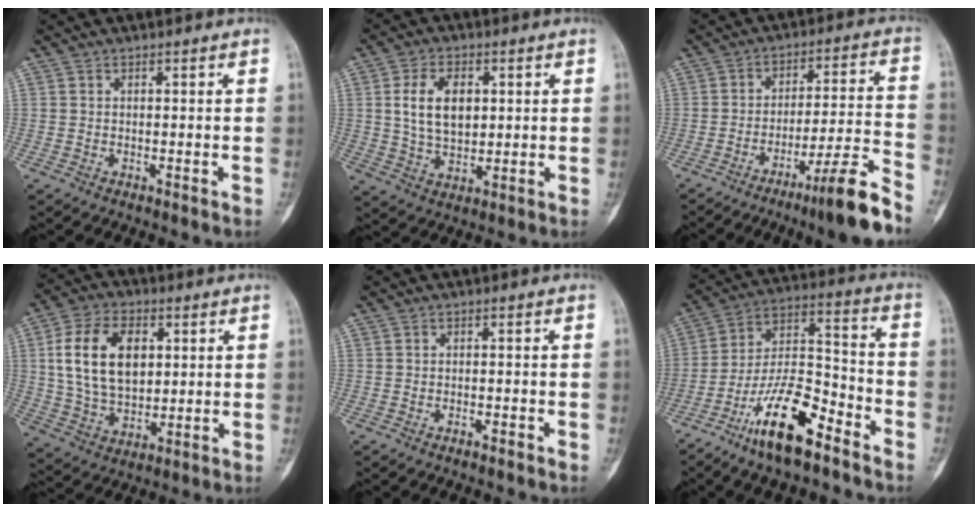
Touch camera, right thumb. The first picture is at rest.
{"total": 9.6, "force": [2.0, 6.0, 7.2], "torque": [-0.114, -0.009, 0.043]}
{"total": 12.7, "force": [-9.2, -0.3, 8.6], "torque": [-0.130, 0.062, -0.146]}
{"total": 15.2, "force": [3.3, 9.7, 11.3], "torque": [-0.185, -0.005, 0.062]}
{"total": 1.3, "force": [-1.0, 0.3, 0.7], "torque": [-0.018, 0.007, -0.013]}
{"total": 16.5, "force": [-10.6, 5.4, 11.4], "torque": [-0.202, 0.077, -0.195]}